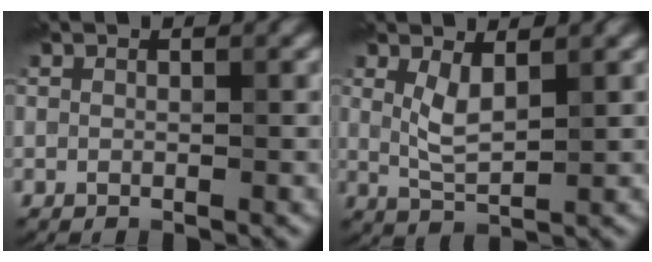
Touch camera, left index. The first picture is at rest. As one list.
[{"total": 2.7, "force": [1.2, 0.9, 2.2], "torque": [-0.052, -0.003, 0.027]}]